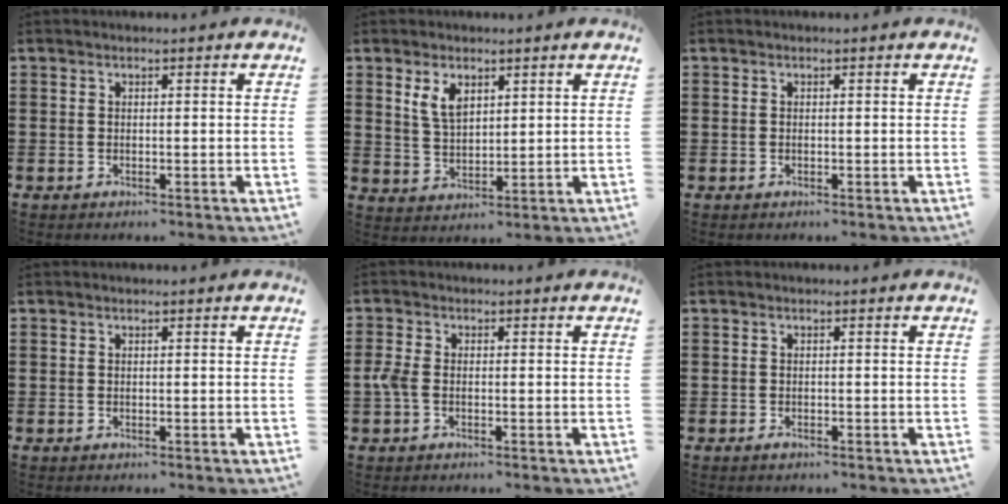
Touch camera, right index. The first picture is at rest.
{"total": 4.4, "force": [2.4, 2.2, 2.9], "torque": [-0.065, 0.005, 0.044]}
{"total": 0.0}
{"total": 0.0}
{"total": 2.4, "force": [-0.8, 1.2, 1.9], "torque": [-0.058, -0.005, -0.021]}
{"total": 0.5, "force": [-0.5, 0.2, 0.2], "torque": [-0.005, -0.003, -0.009]}